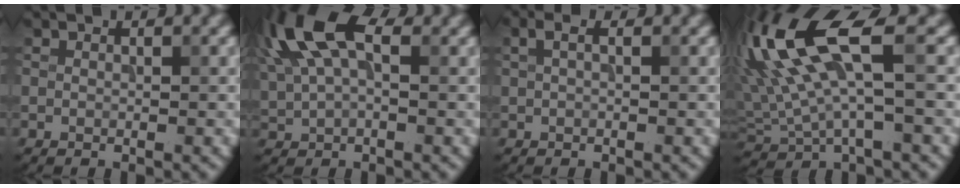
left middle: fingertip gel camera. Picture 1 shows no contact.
{"total": 9.2, "force": [3.6, 4.6, 7.0], "torque": [-0.162, 0.019, 0.059]}
{"total": 1.0, "force": [0.4, 0.3, 0.8], "torque": [-0.021, 0.006, 0.005]}
{"total": 10.1, "force": [2.9, 3.1, 9.1], "torque": [-0.201, 0.009, 0.054]}